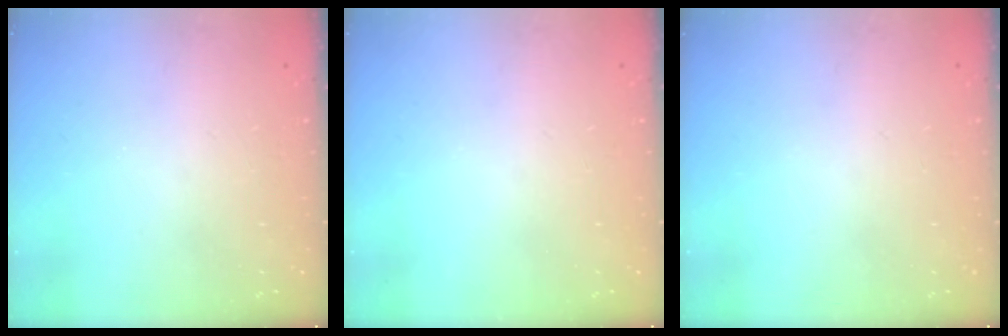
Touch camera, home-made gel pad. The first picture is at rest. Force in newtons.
{"total": 0.0}
{"total": 0.0}